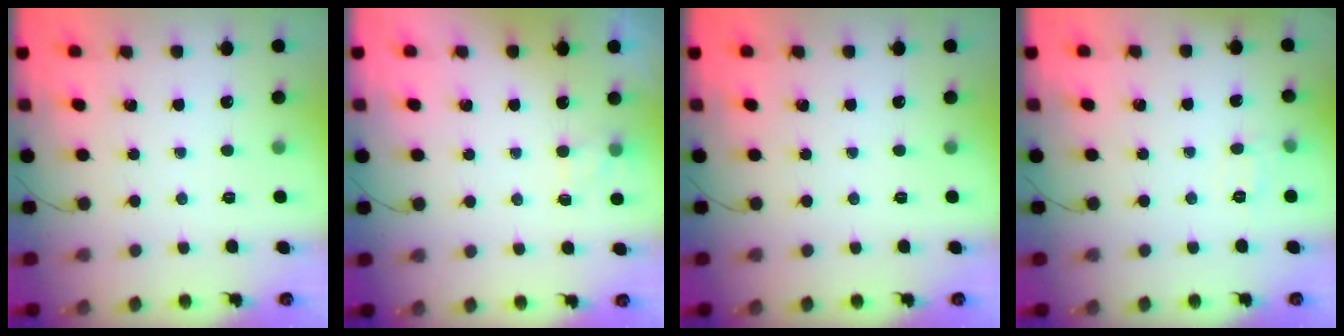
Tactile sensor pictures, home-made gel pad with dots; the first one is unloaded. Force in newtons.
{"total": 2.5, "press": 1.9, "slide": 1.6}
{"total": 0.0}
{"total": 6.4, "press": 6.2, "slide": 1.4}